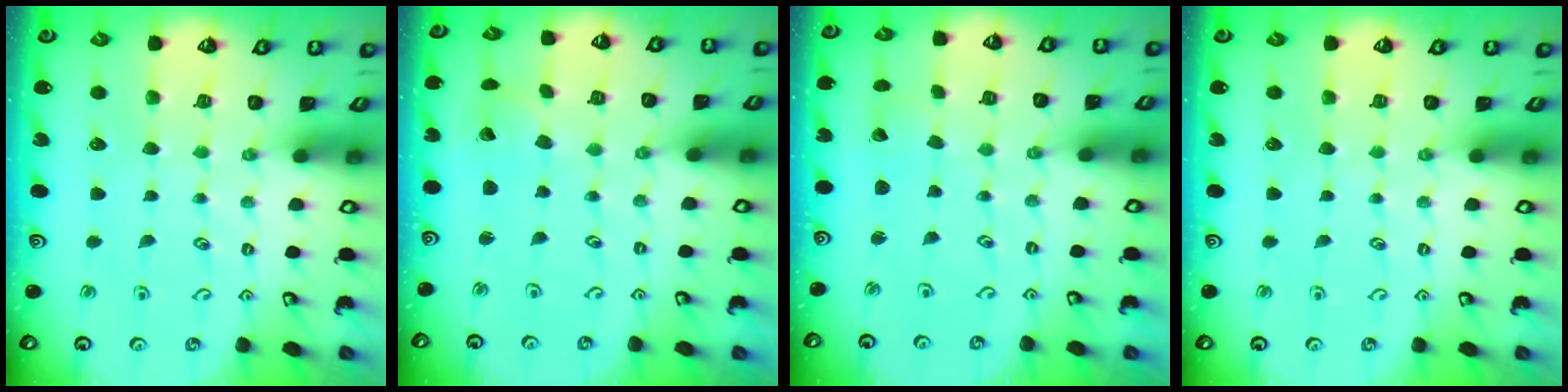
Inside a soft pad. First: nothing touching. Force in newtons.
{"total": 2.0, "press": 2.0, "slide": 0.3}
{"total": 0.0}
{"total": 0.0}